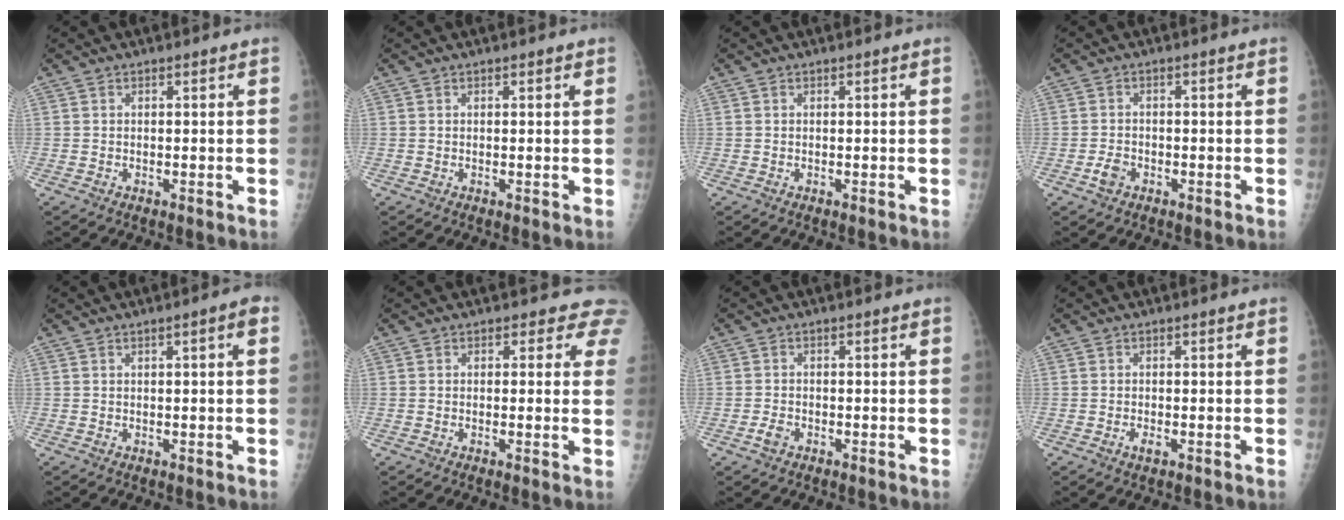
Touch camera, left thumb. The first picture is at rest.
{"total": 0.0}
{"total": 0.0}
{"total": 2.4, "force": [-1.4, 1.6, 1.0], "torque": [-0.018, 0.006, -0.024]}
{"total": 2.5, "force": [0.7, 0.3, 2.4], "torque": [-0.036, 0.008, 0.010]}
{"total": 4.0, "force": [3.1, 2.4, 0.7], "torque": [0.028, -0.013, 0.011]}
{"total": 1.7, "force": [-1.1, 1.1, 0.7], "torque": [-0.017, 0.001, -0.021]}
{"total": 1.0, "force": [-0.6, 0.5, 0.7], "torque": [-0.012, -0.002, -0.011]}